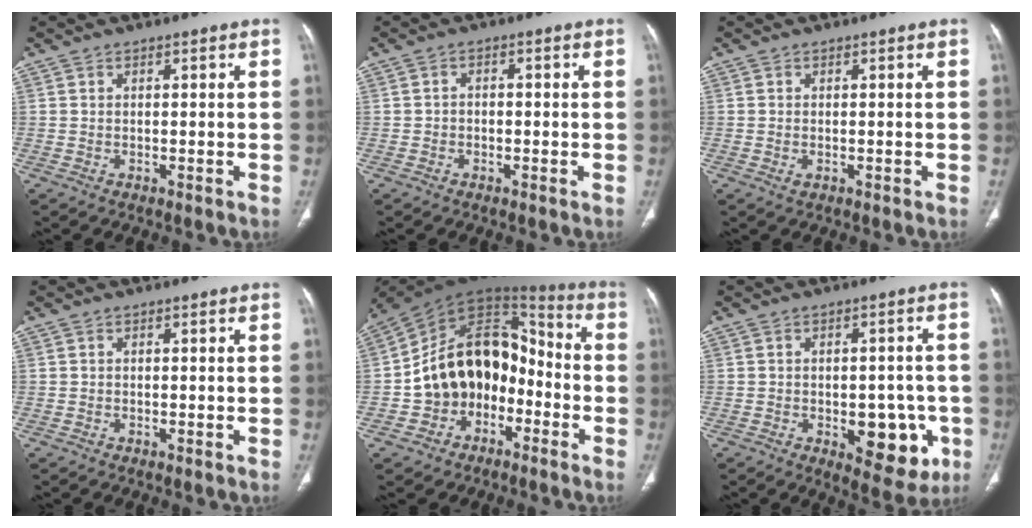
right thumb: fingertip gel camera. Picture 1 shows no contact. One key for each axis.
{"total": 1.4, "fx": -0.4, "fy": 1.1, "fz": 0.6, "tx": -0.003, "ty": 0.006, "tz": -0.010}
{"total": 0.9, "fx": -0.2, "fy": 0.5, "fz": 0.7, "tx": -0.017, "ty": -0.001, "tz": -0.002}
{"total": 0.0}
{"total": 18.2, "fx": -4.9, "fy": 13.4, "fz": 11.3, "tx": -0.142, "ty": 0.082, "tz": -0.086}
{"total": 11.7, "fx": -3.7, "fy": 6.3, "fz": 9.1, "tx": -0.072, "ty": 0.010, "tz": -0.035}